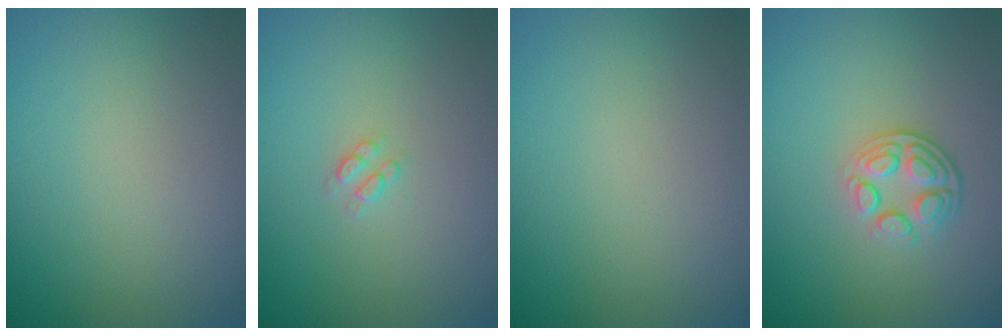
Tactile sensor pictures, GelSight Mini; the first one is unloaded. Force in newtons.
{"total": 1.2, "press": 1.1, "slide": 0.3}
{"total": 0.0}
{"total": 3.7, "press": 2.8, "slide": 2.5}